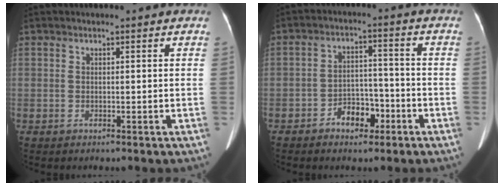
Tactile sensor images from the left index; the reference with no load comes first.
{"total": 5.5, "force": [-3.1, 3.3, 3.1], "torque": [-0.051, 0.019, -0.050]}